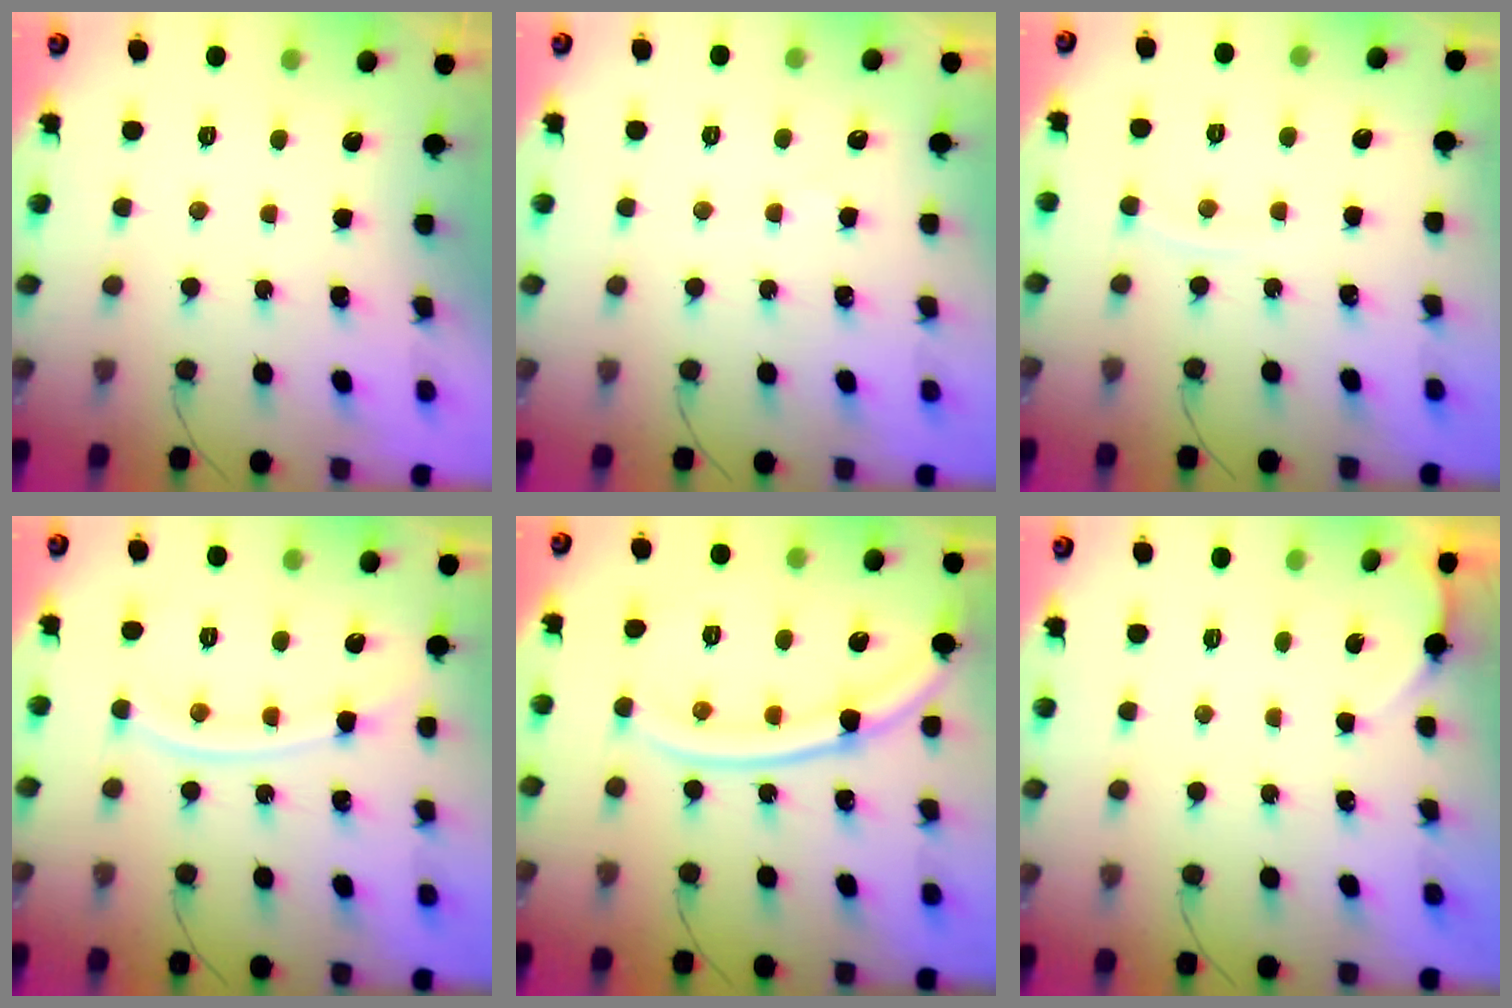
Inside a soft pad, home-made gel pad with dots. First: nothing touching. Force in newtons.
{"total": 2.9, "press": 2.9, "slide": 0.5}
{"total": 3.9, "press": 3.8, "slide": 0.6}
{"total": 10.6, "press": 10.5, "slide": 1.2}
{"total": 14.8, "press": 14.7, "slide": 1.4}
{"total": 1.0, "press": 1.0, "slide": 0.1}